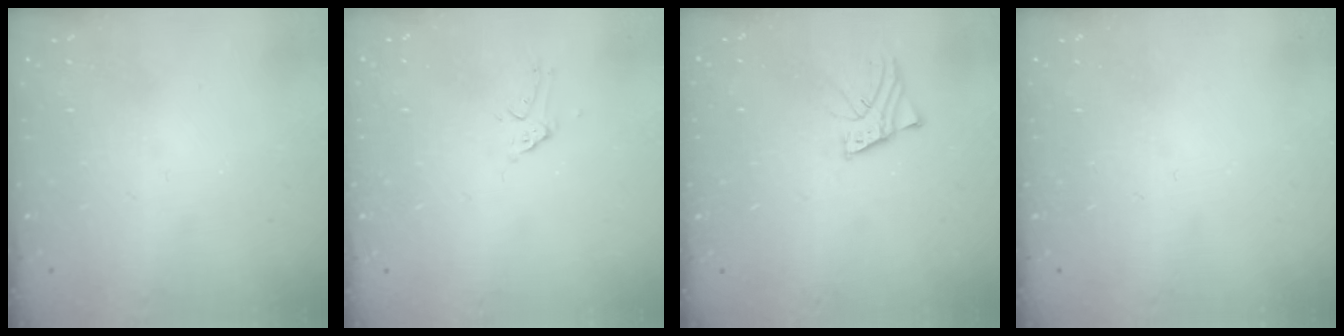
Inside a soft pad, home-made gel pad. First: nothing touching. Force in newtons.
{"total": 3.0, "press": 3.0, "slide": 0.1}
{"total": 2.7, "press": 2.7, "slide": 0.2}
{"total": 0.0}